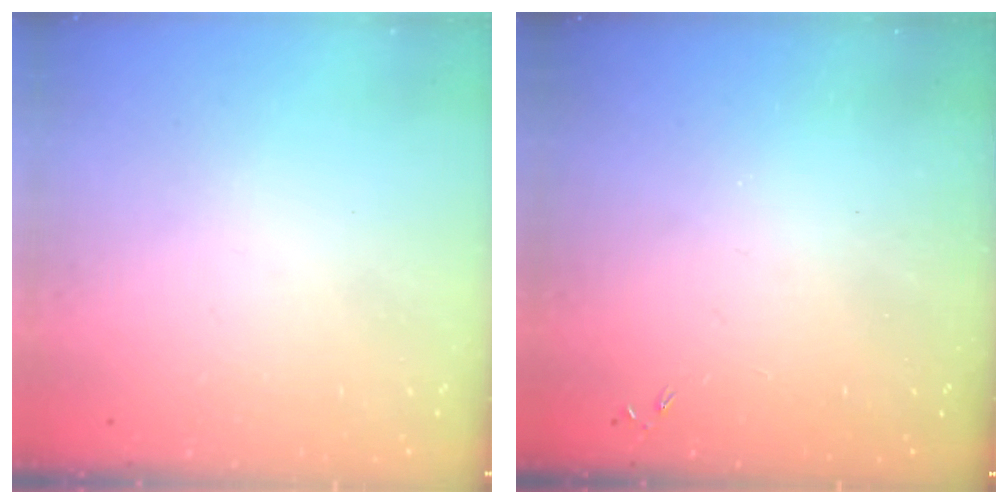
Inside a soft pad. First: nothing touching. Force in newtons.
{"total": 0.0}